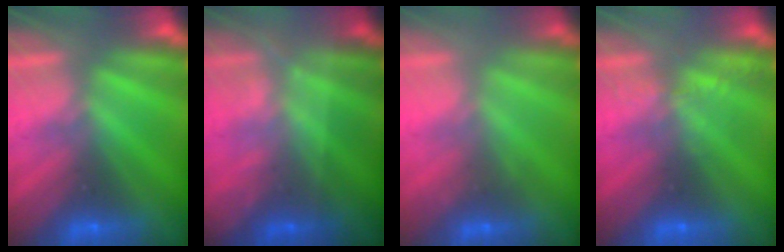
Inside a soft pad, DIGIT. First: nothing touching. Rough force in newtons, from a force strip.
{"total": 1.7}
{"total": 2.3}
{"total": 2.2}